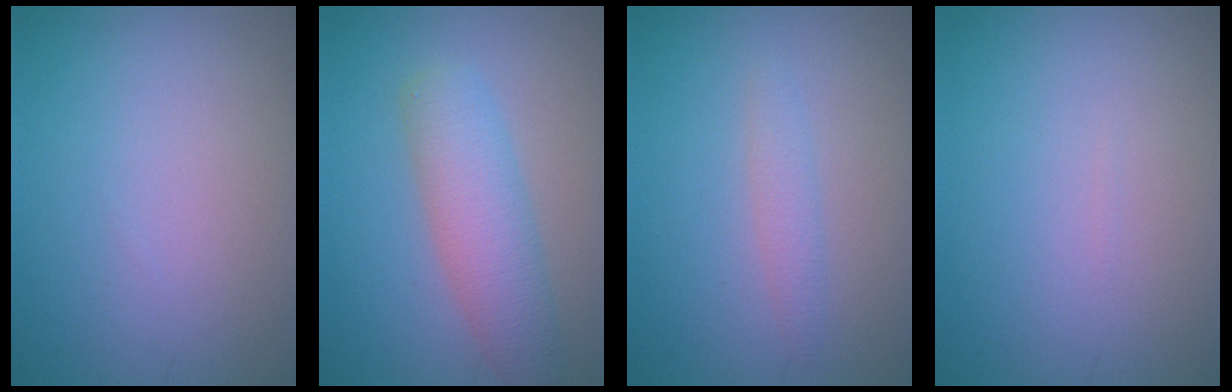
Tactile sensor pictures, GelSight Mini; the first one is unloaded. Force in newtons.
{"total": 4.6, "press": 4.6, "slide": 0.2}
{"total": 1.4, "press": 1.4, "slide": 0.1}
{"total": 0.0}